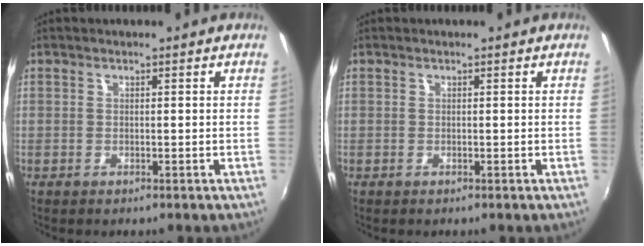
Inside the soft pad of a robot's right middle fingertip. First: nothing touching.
{"total": 0.0}